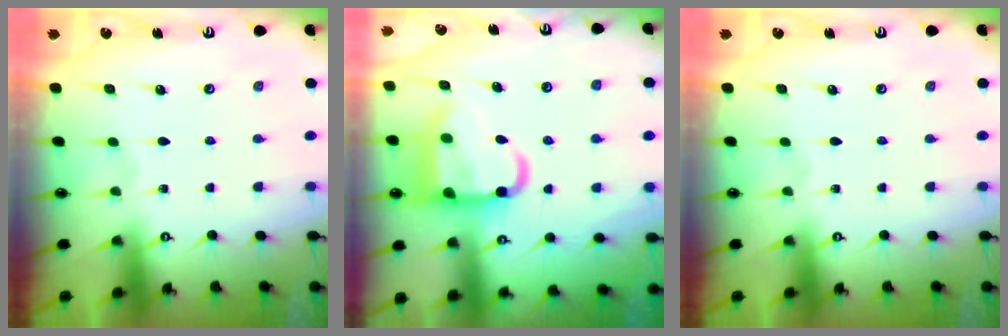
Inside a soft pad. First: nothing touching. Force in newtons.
{"total": 14.4, "press": 14.3, "slide": 1.8}
{"total": 0.0}